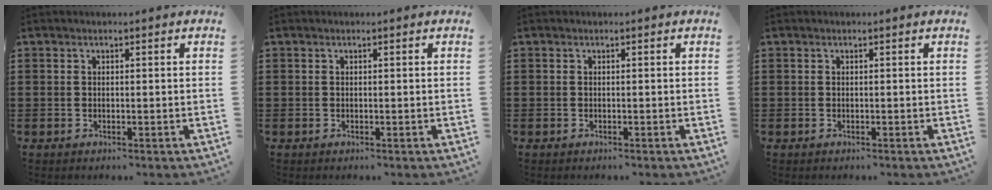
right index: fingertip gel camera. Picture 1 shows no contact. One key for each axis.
{"total": 0.0}
{"total": 0.0}
{"total": 0.0}